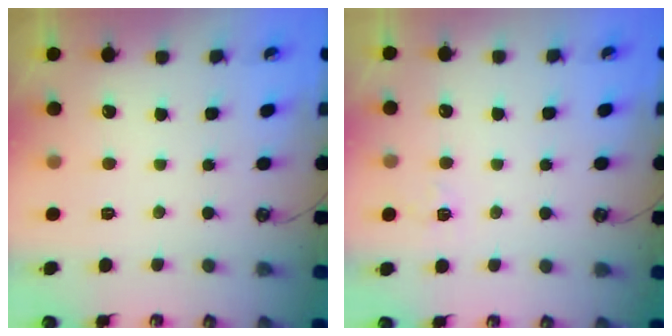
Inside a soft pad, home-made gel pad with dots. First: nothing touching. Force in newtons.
{"total": 3.4, "press": 3.3, "slide": 0.5}